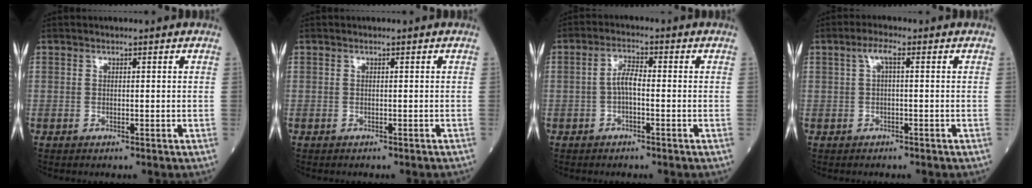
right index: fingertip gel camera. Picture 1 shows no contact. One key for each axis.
{"total": 1.3, "fx": -1.1, "fy": 0.3, "fz": 0.5, "tx": -0.009, "ty": -0.002, "tz": -0.015}
{"total": 3.3, "fx": -0.7, "fy": 0.9, "fz": 3.1, "tx": -0.058, "ty": 0.007, "tz": -0.013}
{"total": 2.4, "fx": 0.3, "fy": 0.6, "fz": 2.3, "tx": -0.049, "ty": 0.011, "tz": 0.005}